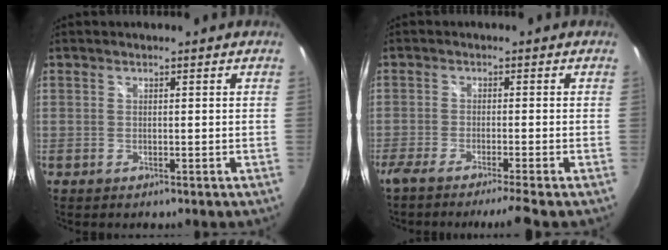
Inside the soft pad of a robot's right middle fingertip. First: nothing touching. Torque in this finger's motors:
{"motor_torque": [0.16, -0.15, 0.11, 0.05]}